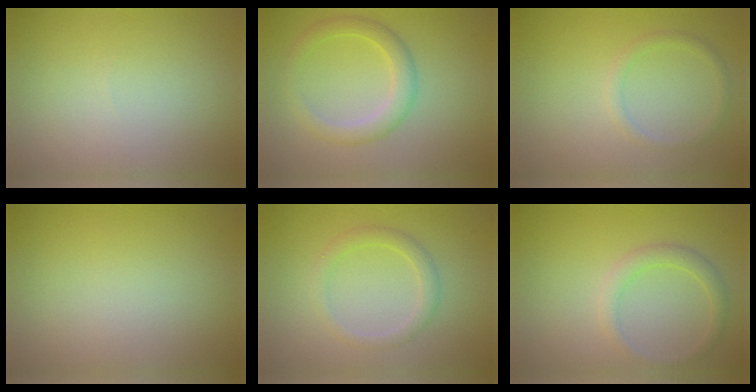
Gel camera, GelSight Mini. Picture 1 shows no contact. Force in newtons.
{"total": 2.8, "press": 2.8, "slide": 0.2}
{"total": 1.2, "press": 1.2, "slide": 0.2}
{"total": 0.0}
{"total": 2.0, "press": 2.0, "slide": 0.1}
{"total": 2.0, "press": 2.0, "slide": 0.1}